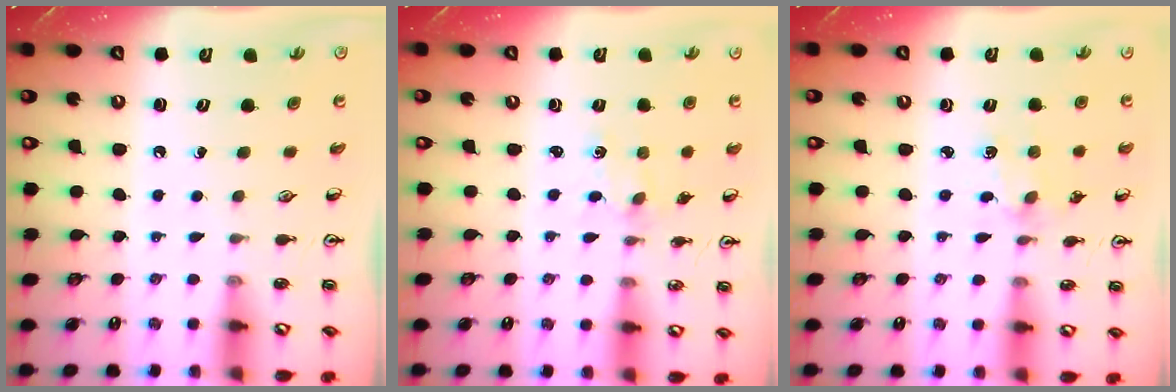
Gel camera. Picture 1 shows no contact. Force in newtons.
{"total": 0.0}
{"total": 2.0, "press": 1.9, "slide": 0.3}